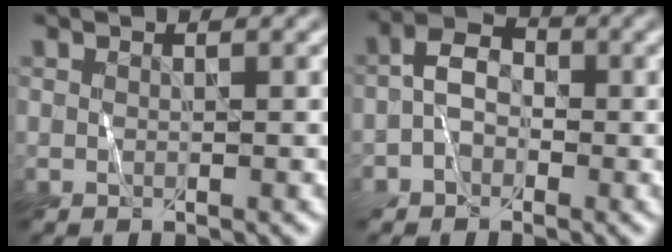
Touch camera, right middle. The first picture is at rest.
{"total": 2.6, "force": [-1.0, 1.9, 1.4], "torque": [-0.022, 0.020, -0.025]}